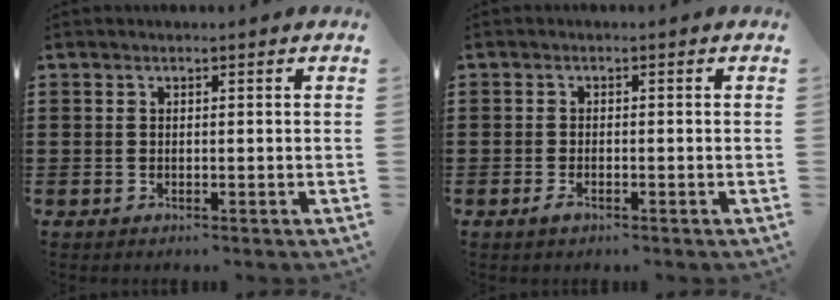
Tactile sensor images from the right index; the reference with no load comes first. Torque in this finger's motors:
{"motor_torque": [-0.73, 1.41, -0.08, -0.03]}